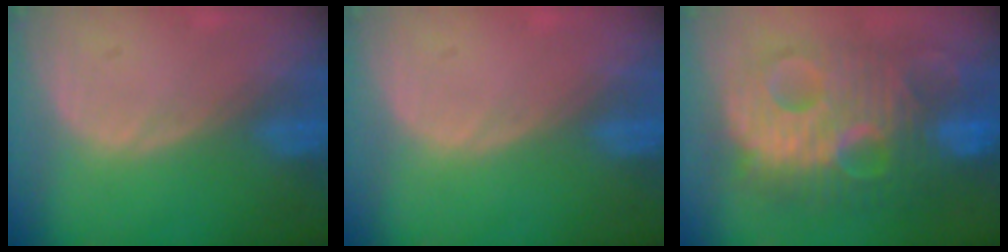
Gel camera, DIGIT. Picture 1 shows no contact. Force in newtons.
{"total": 0.0}
{"total": 13.7, "press": 13.6, "slide": 1.1}